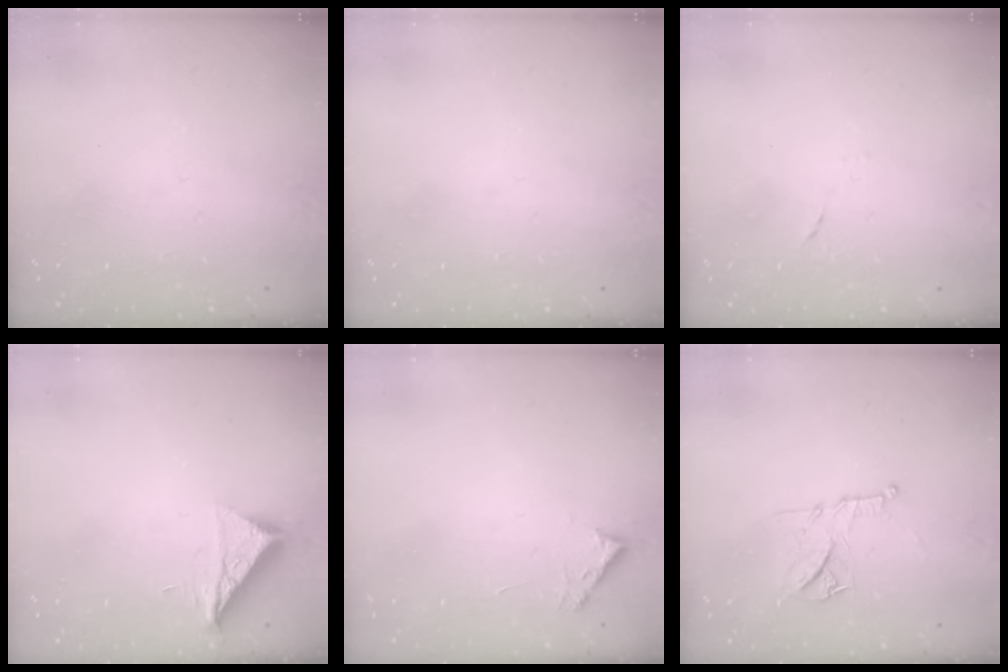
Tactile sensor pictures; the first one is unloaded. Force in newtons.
{"total": 0.0}
{"total": 4.9, "press": 4.7, "slide": 1.1}
{"total": 7.7, "press": 7.7, "slide": 0.3}
{"total": 2.7, "press": 2.7, "slide": 0.3}
{"total": 11.4, "press": 11.4, "slide": 0.6}